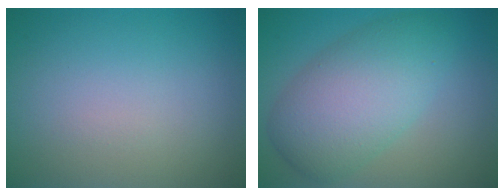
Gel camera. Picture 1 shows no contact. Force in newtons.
{"total": 7.2, "press": 7.2, "slide": 0.1}